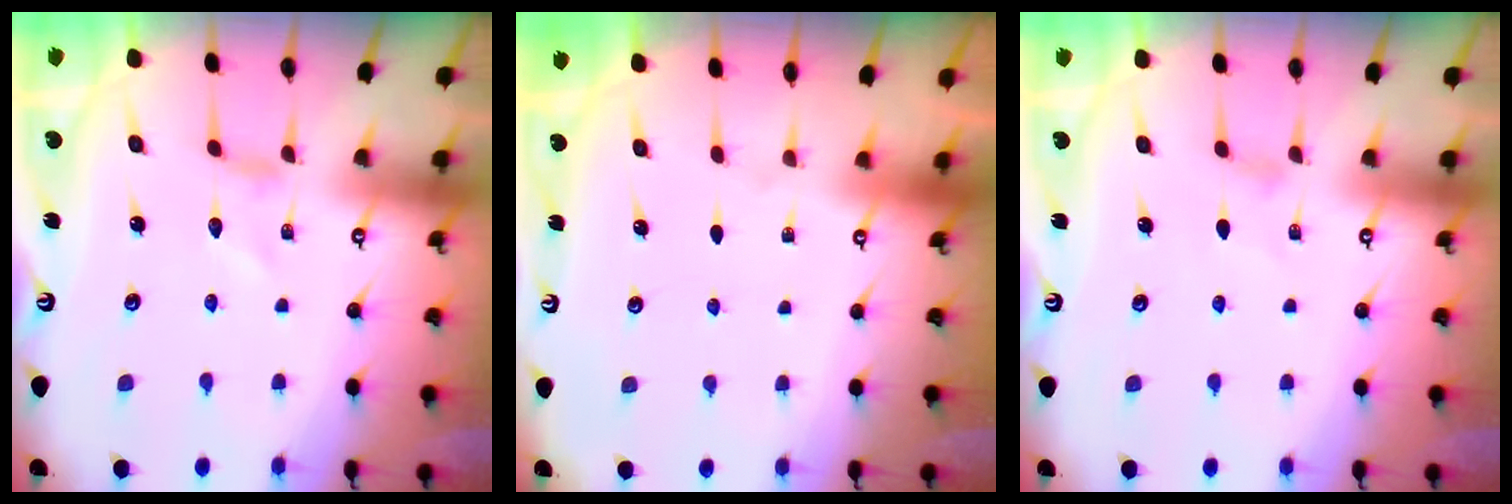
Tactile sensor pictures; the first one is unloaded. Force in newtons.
{"total": 0.0}
{"total": 0.0}